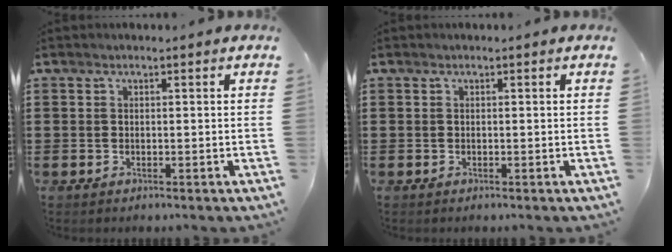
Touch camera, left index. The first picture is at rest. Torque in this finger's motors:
{"motor_torque": [-0.02, -0.02, 0.00, 0.00]}